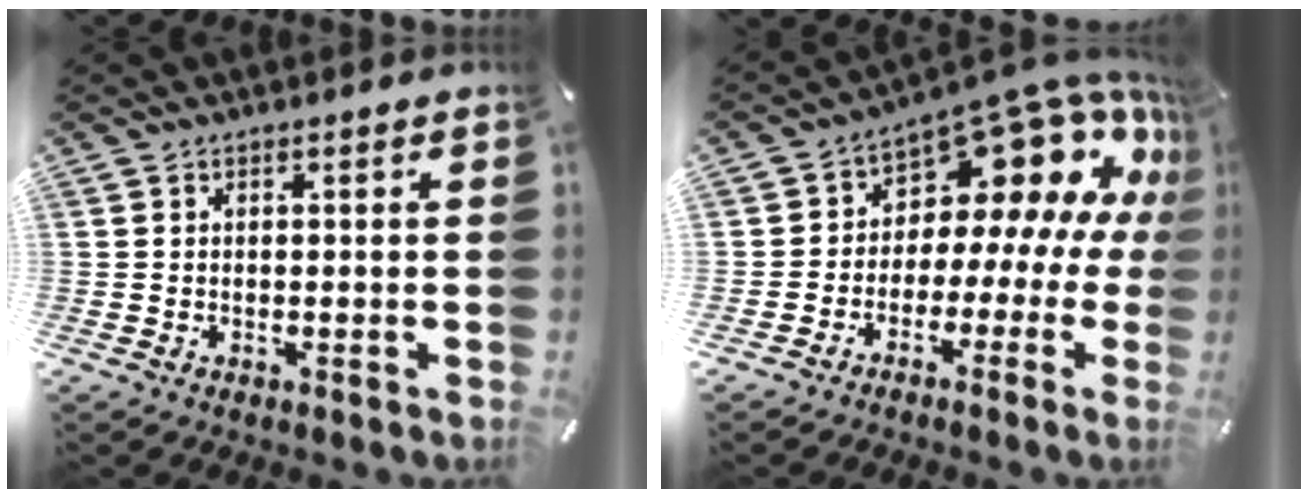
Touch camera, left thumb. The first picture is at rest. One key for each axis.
{"total": 15.4, "fx": 7.9, "fy": 9.0, "fz": 9.7, "tx": -0.144, "ty": -0.071, "tz": 0.133}